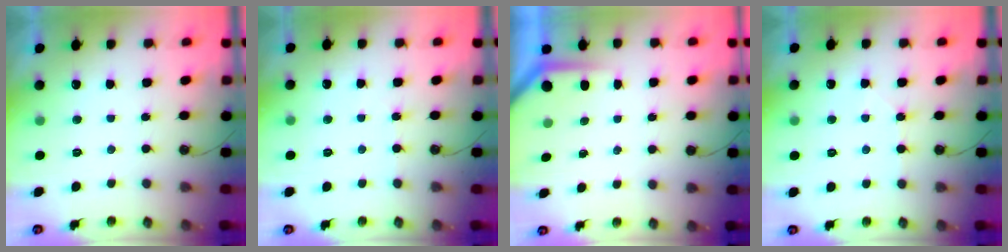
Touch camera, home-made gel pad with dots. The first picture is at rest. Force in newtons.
{"total": 2.6, "press": 2.6, "slide": 0.5}
{"total": 2.7, "press": 2.7, "slide": 0.4}
{"total": 5.4, "press": 5.4, "slide": 1.0}